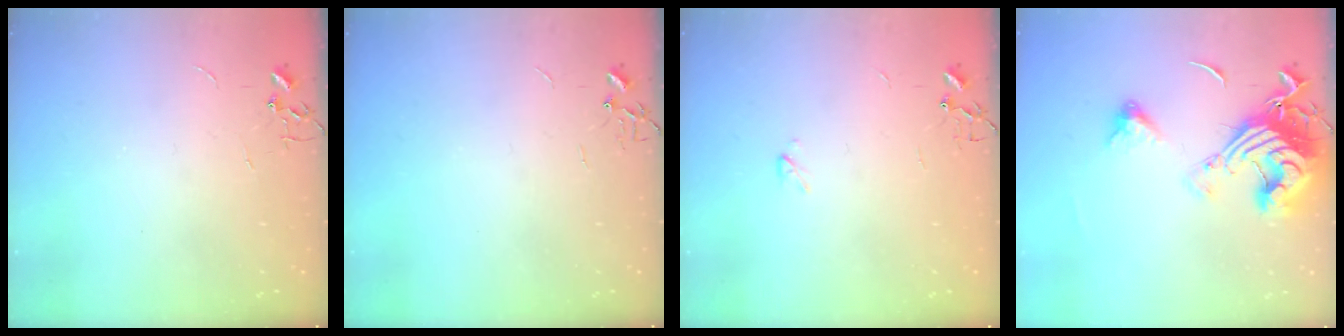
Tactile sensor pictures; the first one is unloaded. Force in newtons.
{"total": 0.0}
{"total": 2.2, "press": 2.2, "slide": 0.4}
{"total": 17.8, "press": 17.7, "slide": 1.9}